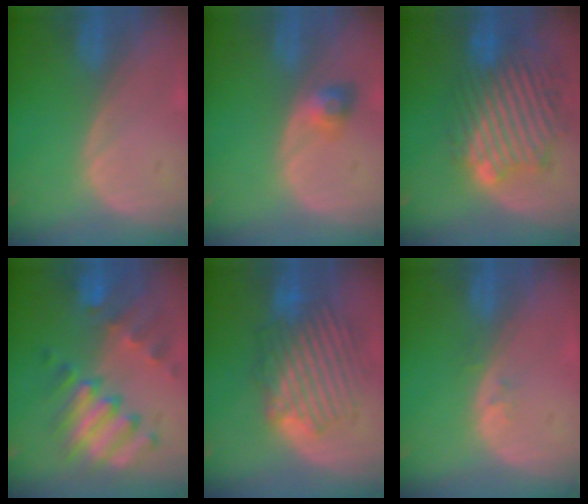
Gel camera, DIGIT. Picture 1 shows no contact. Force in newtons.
{"total": 3.0, "press": 2.7, "slide": 1.3}
{"total": 12.3, "press": 11.0, "slide": 5.5}
{"total": 10.1, "press": 8.8, "slide": 4.8}
{"total": 8.5, "press": 8.3, "slide": 1.7}
{"total": 1.1, "press": 0.8, "slide": 0.7}